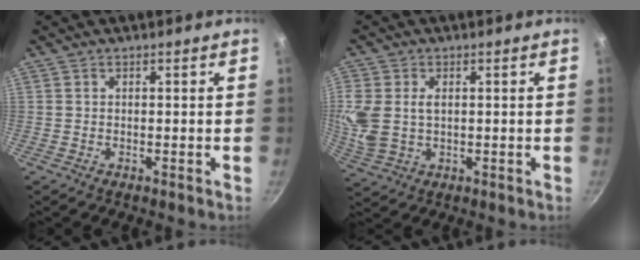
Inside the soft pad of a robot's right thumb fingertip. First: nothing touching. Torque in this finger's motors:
{"motor_torque": [0.07, 0.23, 0.33, 0.20, 0.12]}